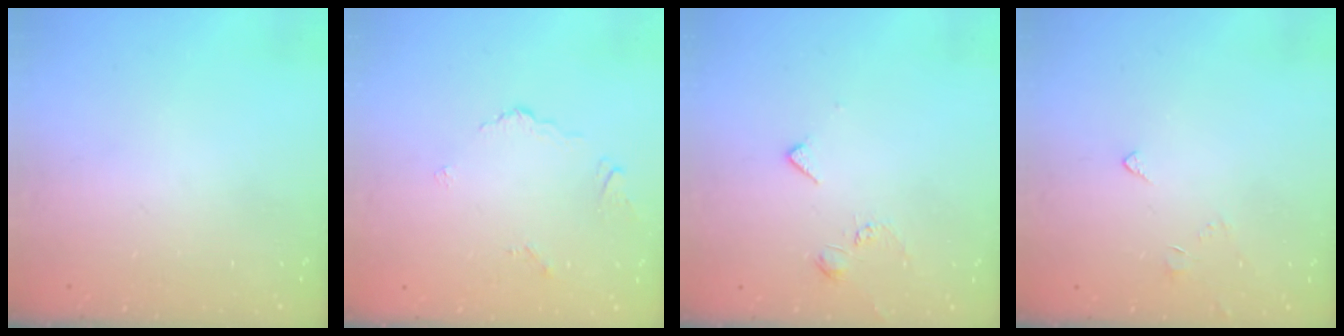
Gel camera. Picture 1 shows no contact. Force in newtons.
{"total": 3.1, "press": 3.0, "slide": 0.6}
{"total": 3.8, "press": 3.8, "slide": 0.6}
{"total": 2.5, "press": 2.4, "slide": 0.6}